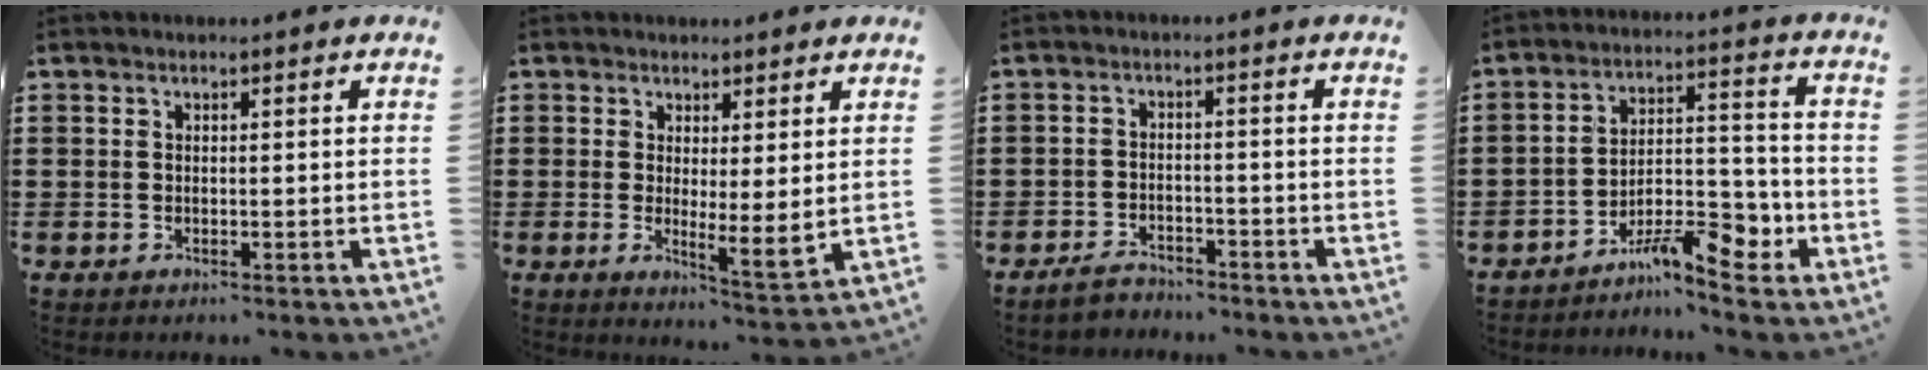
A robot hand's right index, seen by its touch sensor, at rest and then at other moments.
{"total": 4.1, "force": [1.7, 0.9, 3.6], "torque": [-0.065, -0.018, 0.030]}
{"total": 2.8, "force": [-2.7, 0.7, 0.4], "torque": [-0.012, 0.006, -0.056]}
{"total": 8.5, "force": [-6.2, 2.4, 5.3], "torque": [-0.082, 0.016, -0.111]}